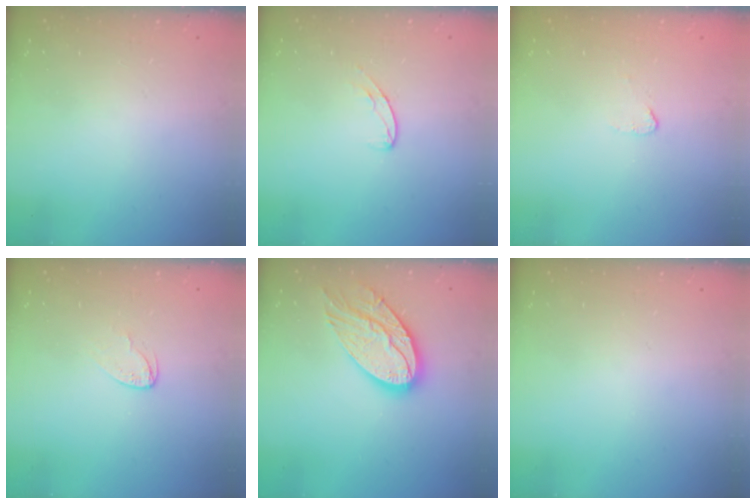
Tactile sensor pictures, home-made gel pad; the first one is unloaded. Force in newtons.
{"total": 5.7, "press": 5.7, "slide": 0.4}
{"total": 2.7, "press": 2.7, "slide": 0.2}
{"total": 4.0, "press": 3.9, "slide": 0.3}
{"total": 16.6, "press": 16.6, "slide": 1.2}
{"total": 0.0}